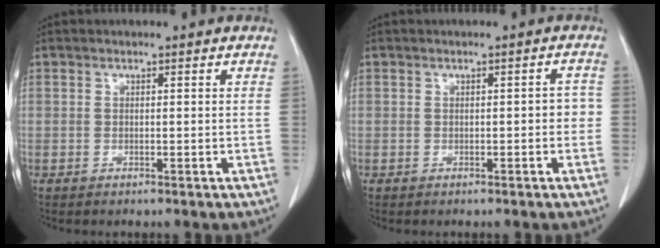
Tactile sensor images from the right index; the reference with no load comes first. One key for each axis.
{"total": 1.9, "fx": -0.3, "fy": 0.9, "fz": 1.7, "tx": -0.010, "ty": 0.008, "tz": -0.004}